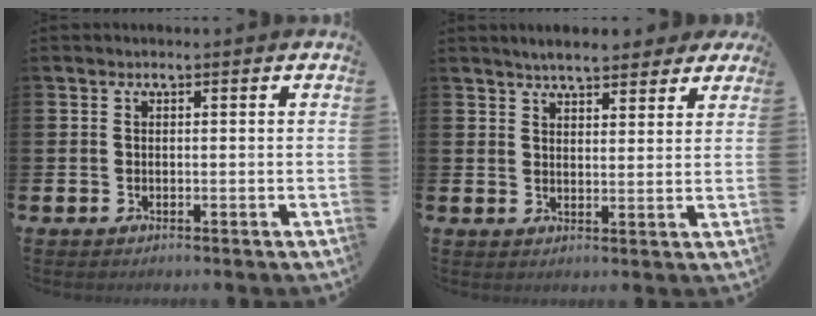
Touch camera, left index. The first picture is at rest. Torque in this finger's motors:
{"motor_torque": [1.01, -1.13, 0.69, 0.09]}